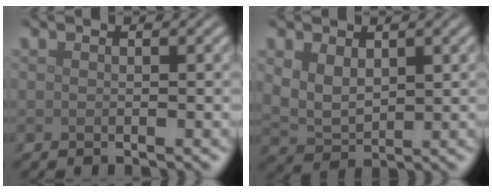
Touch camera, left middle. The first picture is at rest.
{"total": 3.3, "force": [1.0, 2.1, 2.3], "torque": [-0.059, -0.005, 0.026]}